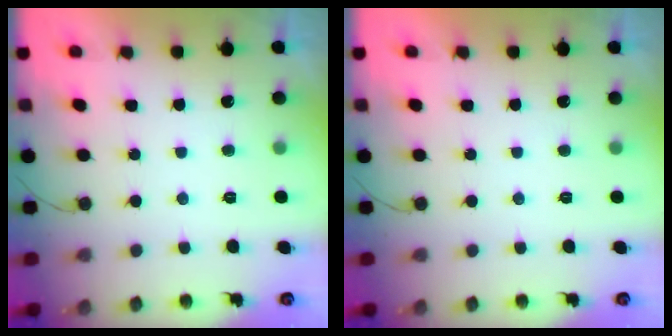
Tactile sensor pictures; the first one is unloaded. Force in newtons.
{"total": 0.0}